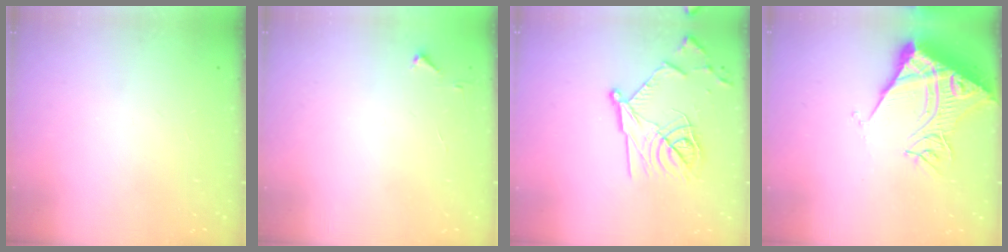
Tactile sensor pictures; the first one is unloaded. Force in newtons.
{"total": 2.8, "press": 2.8, "slide": 0.4}
{"total": 18.1, "press": 18.1, "slide": 1.0}
{"total": 13.1, "press": 13.0, "slide": 1.7}